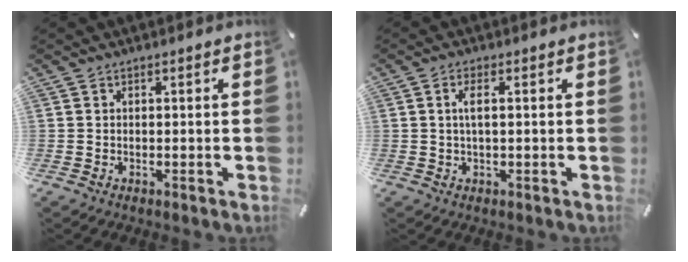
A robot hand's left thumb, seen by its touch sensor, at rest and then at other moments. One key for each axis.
{"total": 3.2, "fx": 0.3, "fy": 0.9, "fz": 3.0, "tx": -0.067, "ty": 0.000, "tz": 0.001}